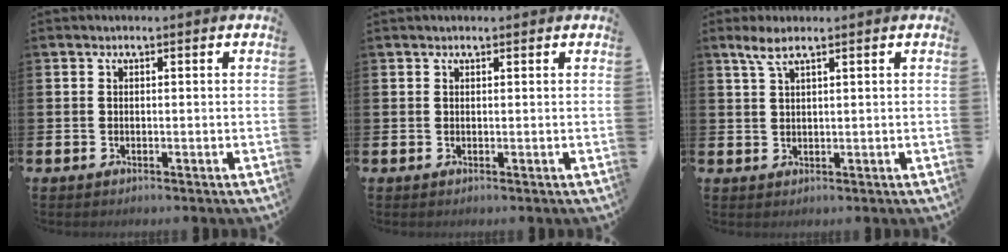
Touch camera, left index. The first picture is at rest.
{"total": 0.6, "force": [0.5, 0.1, 0.2], "torque": [0.007, -0.003, 0.008]}
{"total": 2.8, "force": [1.9, 0.5, 2.0], "torque": [-0.046, 0.005, 0.034]}